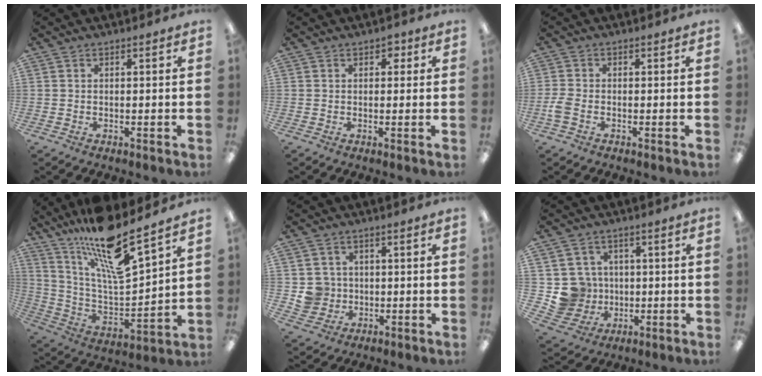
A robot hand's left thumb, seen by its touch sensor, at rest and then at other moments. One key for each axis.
{"total": 1.9, "fx": 0.9, "fy": 1.3, "fz": 0.9, "tx": -0.003, "ty": -0.002, "tz": 0.013}
{"total": 2.8, "fx": -1.1, "fy": 1.4, "fz": 2.1, "tx": -0.049, "ty": 0.002, "tz": -0.021}
{"total": 17.5, "fx": 14.0, "fy": 2.5, "fz": 10.3, "tx": -0.197, "ty": -0.104, "tz": 0.234}
{"total": 5.6, "fx": 0.1, "fy": 5.6, "fz": 0.8, "tx": -0.014, "ty": 0.008, "tz": 0.007}
{"total": 8.5, "fx": 0.1, "fy": 8.5, "fz": 1.1, "tx": -0.045, "ty": 0.005, "tz": 0.016}